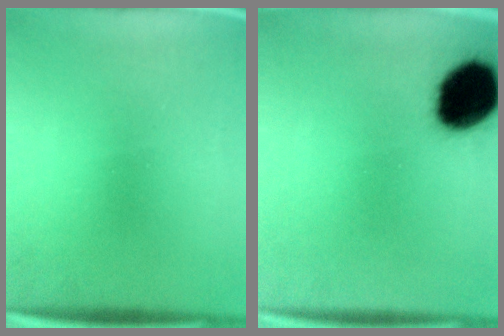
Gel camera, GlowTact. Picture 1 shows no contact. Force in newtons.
{"total": 16.0}